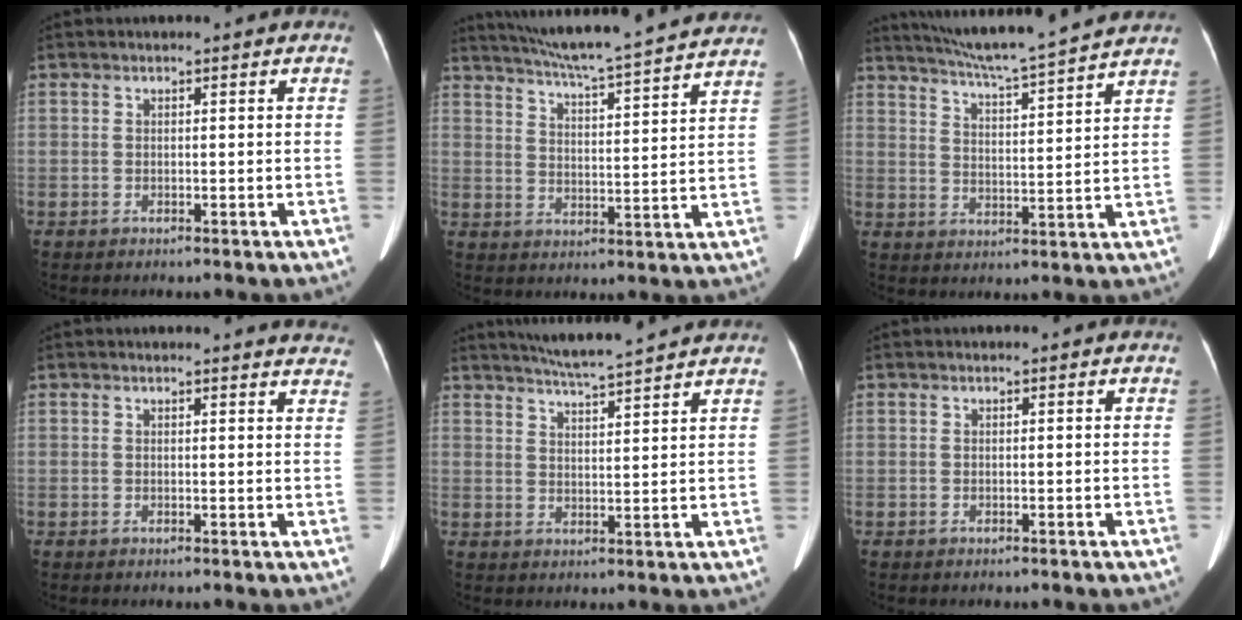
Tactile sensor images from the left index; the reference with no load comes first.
{"total": 20.5, "force": [18.6, -0.5, 8.5], "torque": [-0.144, -0.010, 0.252]}
{"total": 15.0, "force": [13.6, -1.0, 6.1], "torque": [-0.111, -0.002, 0.197]}
{"total": 9.5, "force": [9.4, 1.0, 1.5], "torque": [0.009, -0.038, 0.067]}
{"total": 9.5, "force": [8.7, -0.7, 3.8], "torque": [-0.071, 0.014, 0.130]}
{"total": 0.0}